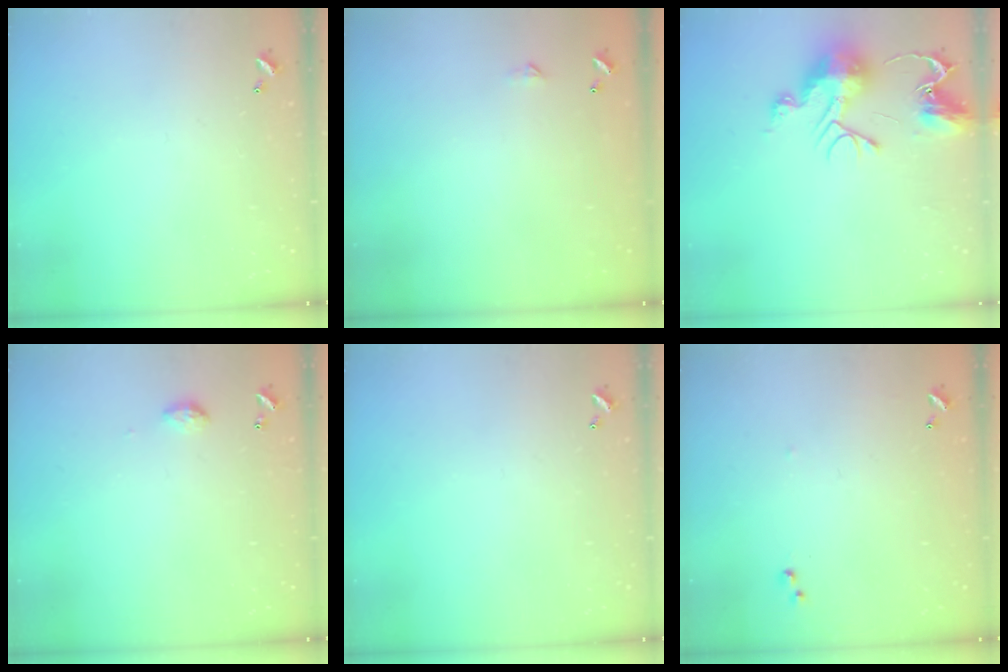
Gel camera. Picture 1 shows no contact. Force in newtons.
{"total": 2.3, "press": 2.3, "slide": 0.4}
{"total": 12.0, "press": 12.0, "slide": 1.1}
{"total": 4.7, "press": 4.7, "slide": 0.6}
{"total": 0.0}
{"total": 5.4, "press": 5.4, "slide": 0.6}